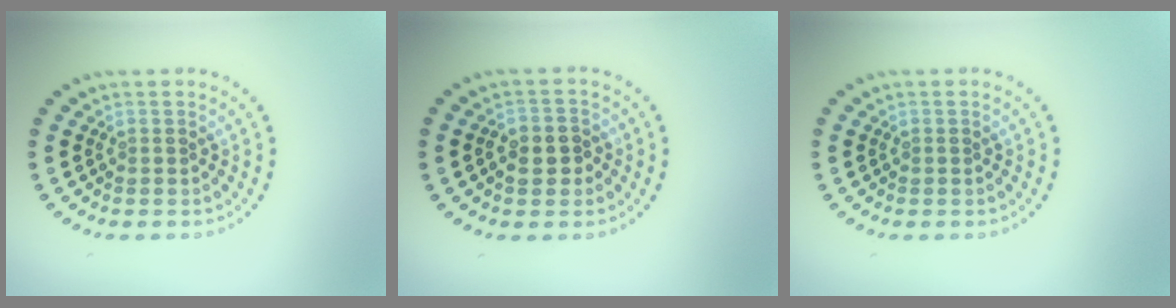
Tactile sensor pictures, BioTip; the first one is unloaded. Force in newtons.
{"total": 2.3, "press": 2.2, "slide": 0.6}
{"total": 0.0}